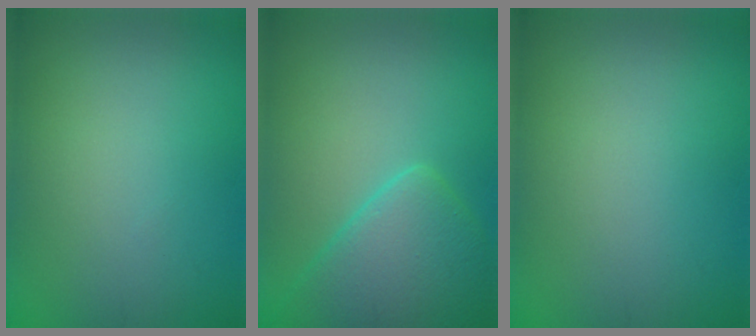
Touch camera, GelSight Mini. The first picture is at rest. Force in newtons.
{"total": 6.4, "press": 6.4, "slide": 0.4}
{"total": 0.0}